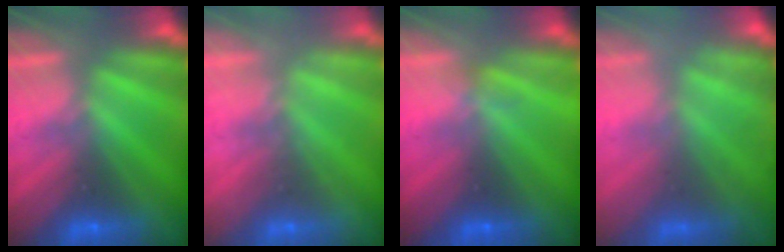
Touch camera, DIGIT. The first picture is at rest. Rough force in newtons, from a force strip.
{"total": 2.2}
{"total": 3.6}
{"total": 2.2}